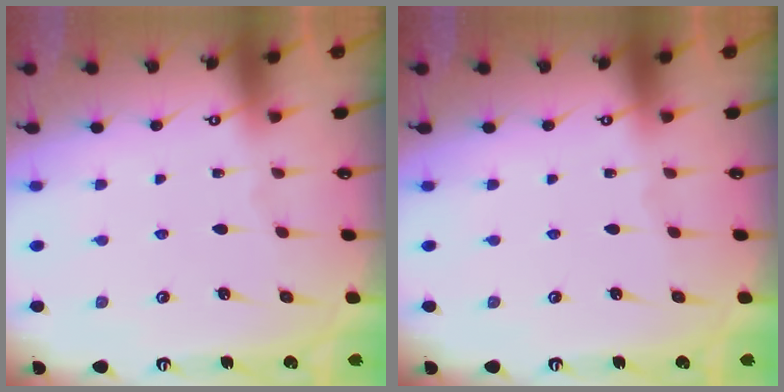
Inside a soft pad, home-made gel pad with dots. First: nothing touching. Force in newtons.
{"total": 0.0}